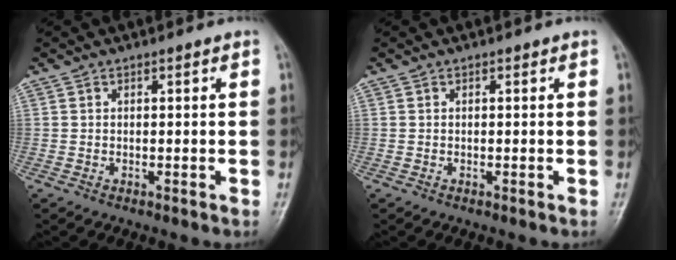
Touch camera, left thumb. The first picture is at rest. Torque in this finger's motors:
{"motor_torque": [0.01, -0.01, -0.02, -0.02, 0.00]}